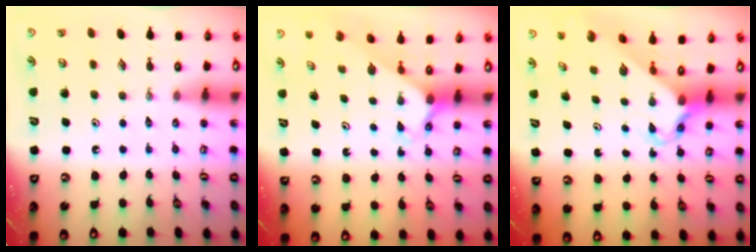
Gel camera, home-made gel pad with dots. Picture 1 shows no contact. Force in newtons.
{"total": 2.2, "press": 2.2, "slide": 0.2}
{"total": 2.6, "press": 2.6, "slide": 0.2}